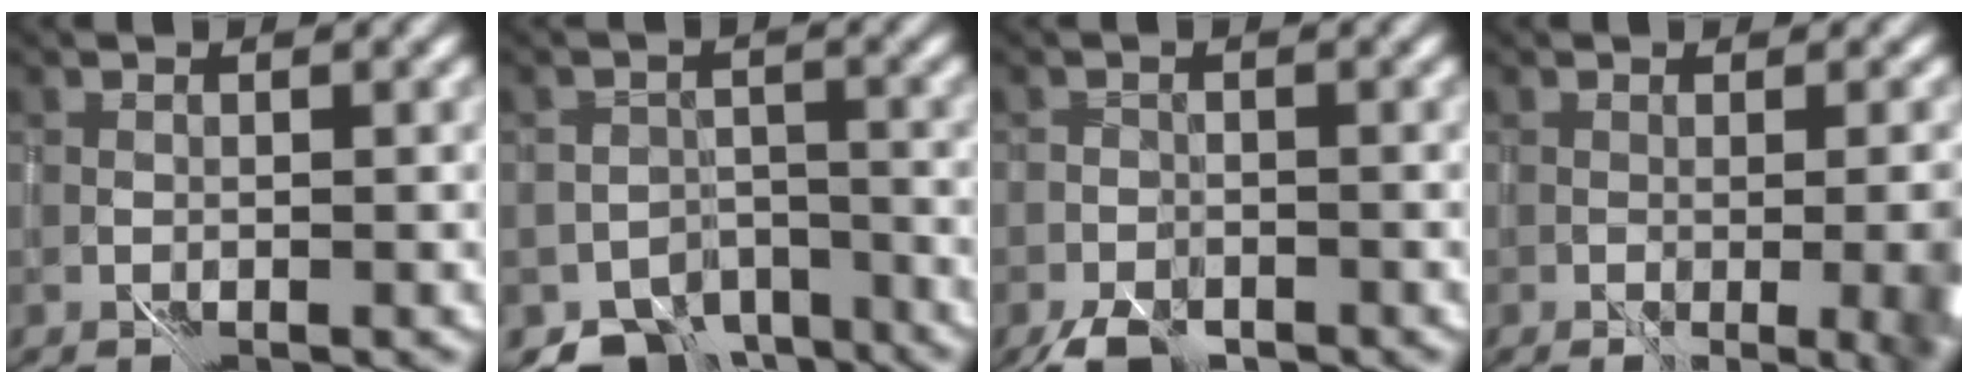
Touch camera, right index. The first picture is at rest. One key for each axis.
{"total": 6.1, "fx": -4.9, "fy": 3.3, "fz": 1.6, "tx": -0.006, "ty": -0.005, "tz": -0.069}
{"total": 3.1, "fx": -2.2, "fy": 1.5, "fz": 1.6, "tx": -0.021, "ty": -0.001, "tz": -0.041}
{"total": 6.8, "fx": -1.1, "fy": 2.7, "fz": 6.1, "tx": -0.045, "ty": -0.005, "tz": 0.013}